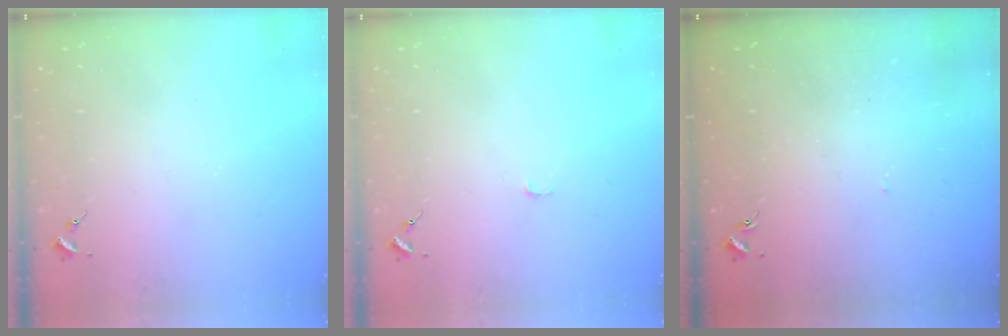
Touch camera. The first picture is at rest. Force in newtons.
{"total": 2.7, "press": 2.7, "slide": 0.3}
{"total": 2.7, "press": 2.7, "slide": 0.1}